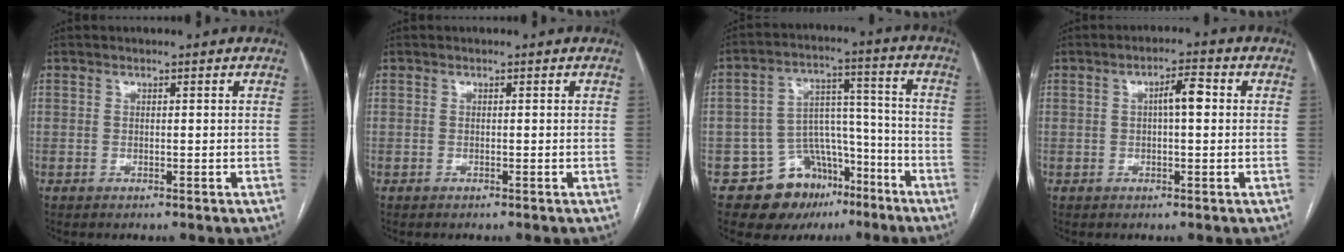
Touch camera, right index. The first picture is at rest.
{"total": 0.0}
{"total": 12.0, "force": [-7.7, 8.2, 4.1], "torque": [-0.049, 0.062, -0.112]}
{"total": 3.8, "force": [0.5, 0.8, 3.7], "torque": [-0.059, 0.012, 0.004]}